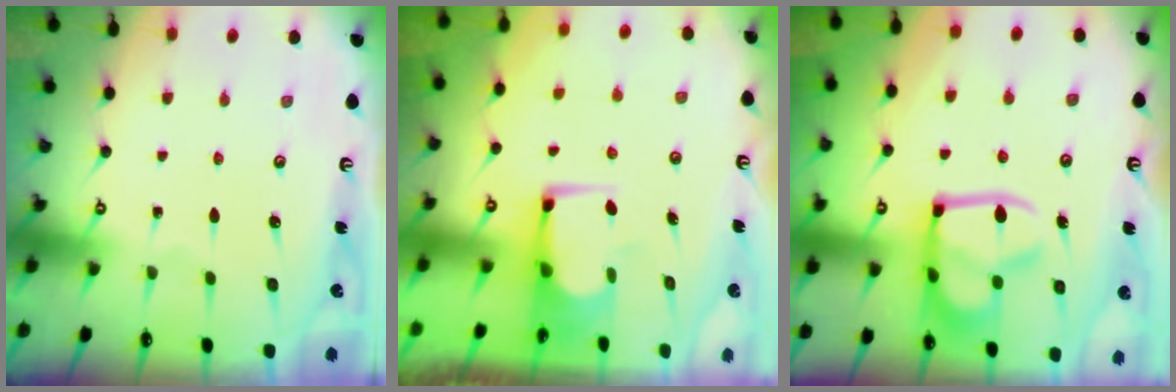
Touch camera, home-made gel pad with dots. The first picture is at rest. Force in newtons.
{"total": 2.9, "press": 2.9, "slide": 0.2}
{"total": 15.1, "press": 15.0, "slide": 1.7}